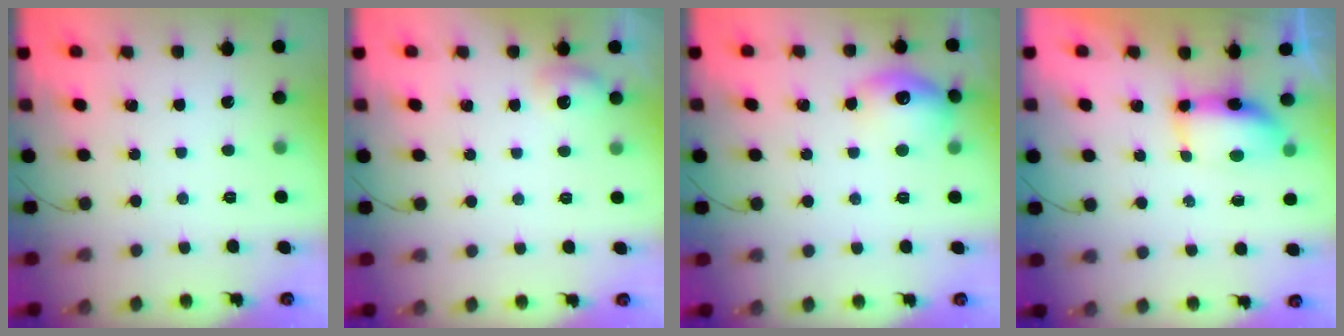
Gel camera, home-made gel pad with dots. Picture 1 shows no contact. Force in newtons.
{"total": 5.6, "press": 5.5, "slide": 1.4}
{"total": 12.8, "press": 12.8, "slide": 0.9}
{"total": 12.6, "press": 8.5, "slide": 9.3}